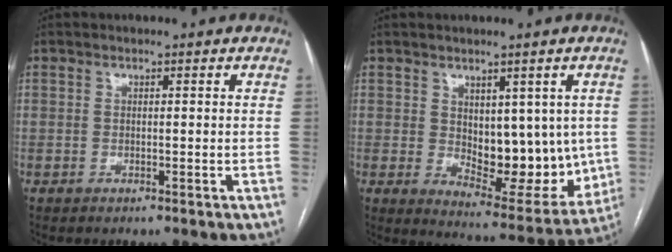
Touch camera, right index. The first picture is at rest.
{"total": 12.8, "force": [0.6, 6.7, 10.9], "torque": [-0.136, -0.011, 0.031]}